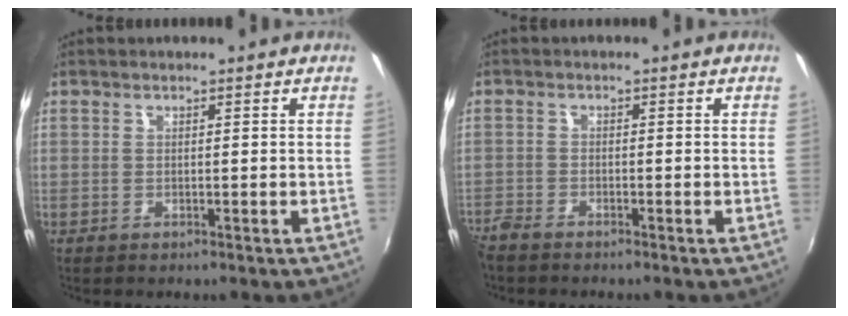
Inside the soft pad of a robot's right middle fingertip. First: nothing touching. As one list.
[{"total": 3.8, "force": [-3.5, 1.0, 1.2], "torque": [-0.037, -0.017, -0.071]}]